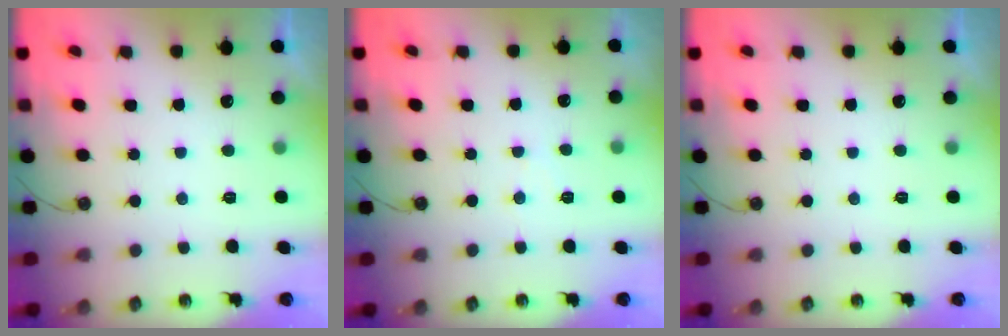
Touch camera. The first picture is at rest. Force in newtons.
{"total": 4.3, "press": 4.2, "slide": 0.7}
{"total": 0.0}